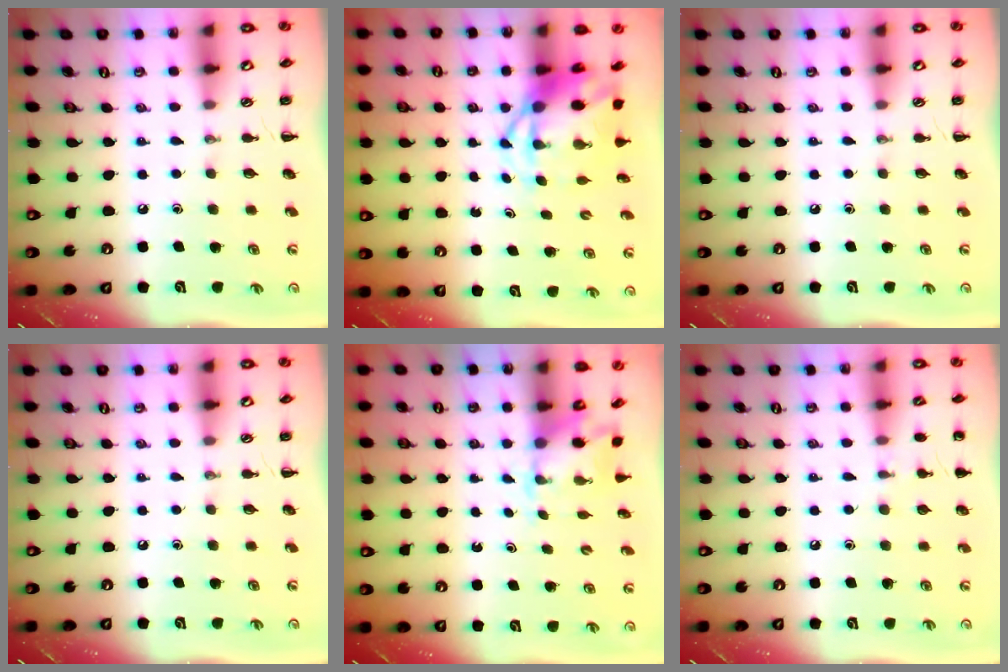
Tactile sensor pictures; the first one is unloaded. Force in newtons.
{"total": 7.2, "press": 6.9, "slide": 2.1}
{"total": 0.0}
{"total": 0.0}
{"total": 2.3, "press": 2.3, "slide": 0.5}
{"total": 5.9, "press": 5.7, "slide": 1.7}